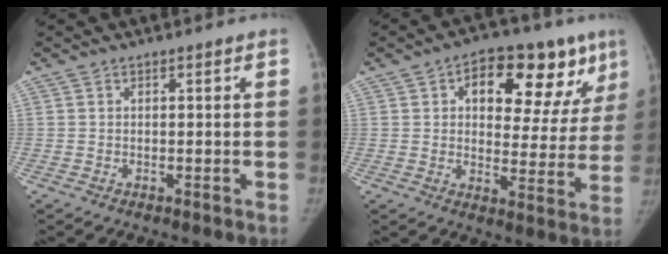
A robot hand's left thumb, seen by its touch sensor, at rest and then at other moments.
{"total": 20.1, "force": [9.1, 10.2, 14.7], "torque": [-0.147, -0.002, 0.126]}